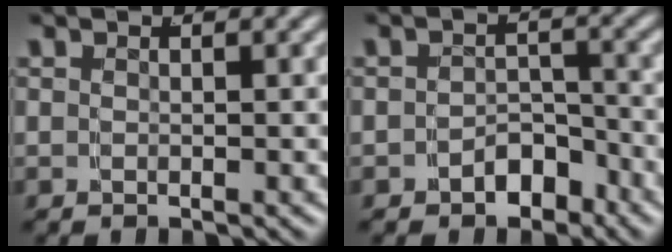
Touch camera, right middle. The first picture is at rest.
{"total": 3.4, "force": [-2.7, 2.0, 0.6], "torque": [0.012, 0.002, -0.048]}